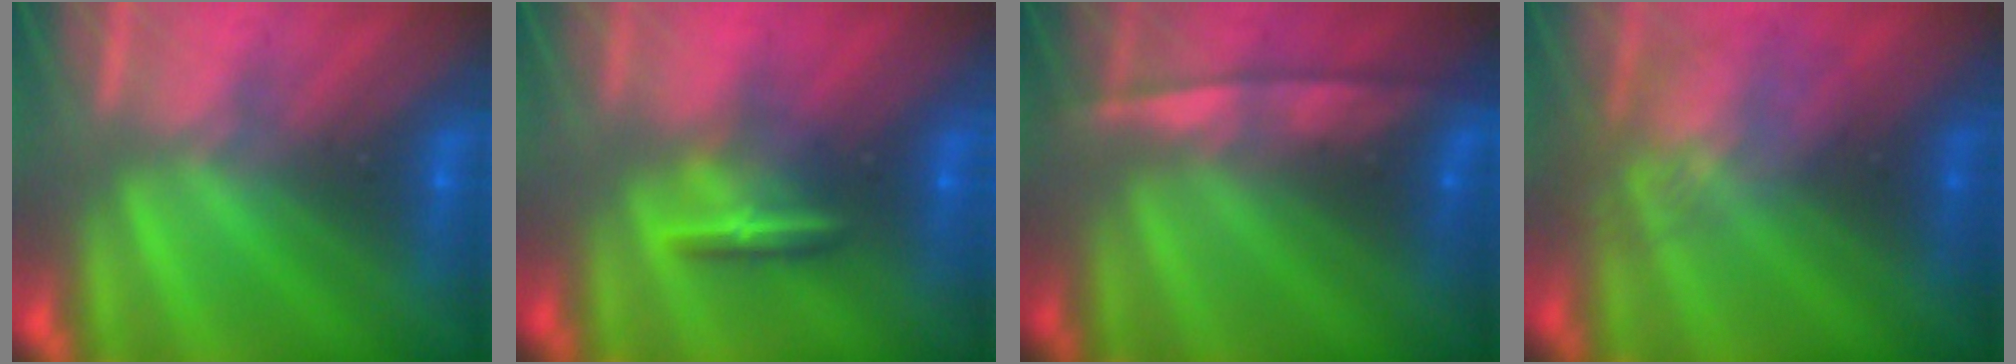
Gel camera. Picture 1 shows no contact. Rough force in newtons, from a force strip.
{"total": 7.7}
{"total": 7.0}
{"total": 3.5}